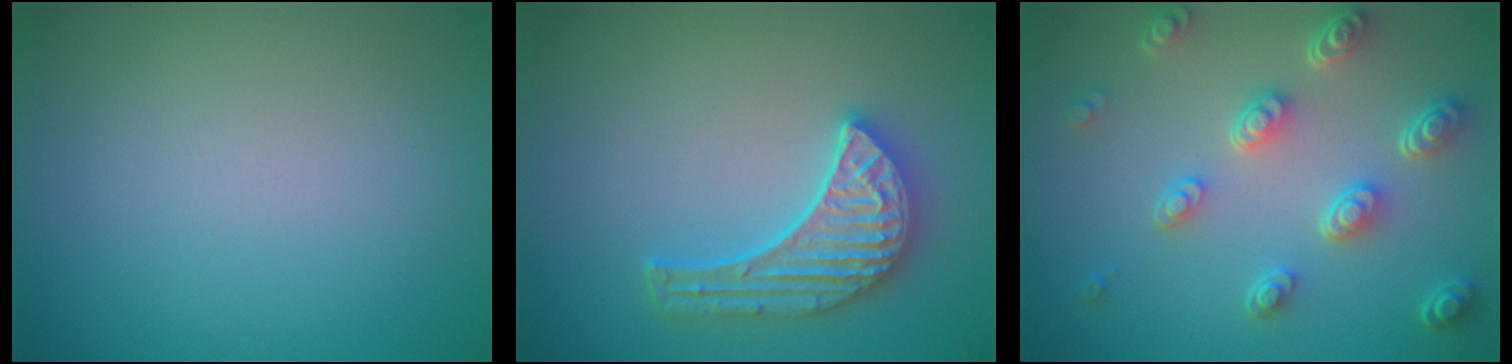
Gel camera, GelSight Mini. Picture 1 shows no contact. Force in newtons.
{"total": 4.5, "press": 4.1, "slide": 2.0}
{"total": 5.1, "press": 3.8, "slide": 3.5}